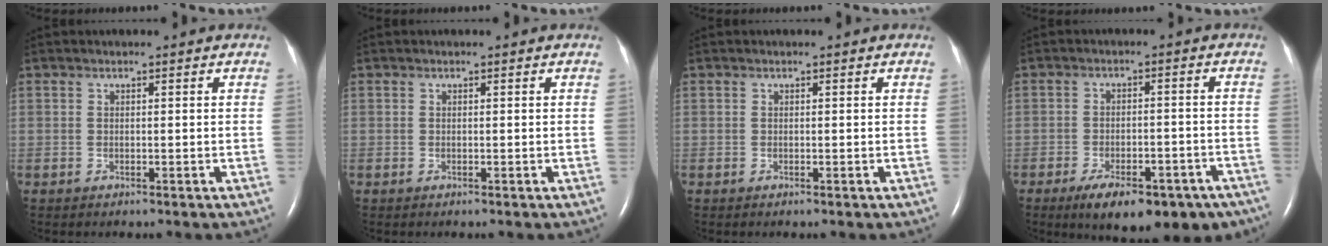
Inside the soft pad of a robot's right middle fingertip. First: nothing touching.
{"total": 0.0}
{"total": 0.0}
{"total": 15.1, "force": [-10.6, 6.3, 8.7], "torque": [-0.102, 0.007, -0.142]}